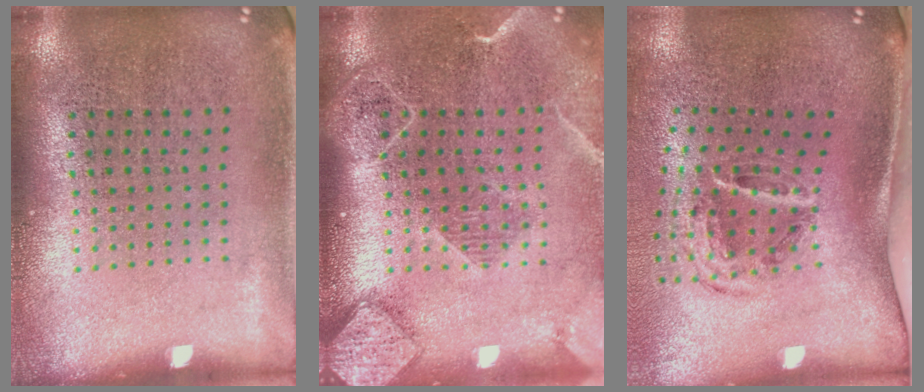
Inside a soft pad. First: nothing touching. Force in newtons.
{"total": 2.0, "press": 1.8, "slide": 0.8}
{"total": 1.9, "press": 1.1, "slide": 1.6}